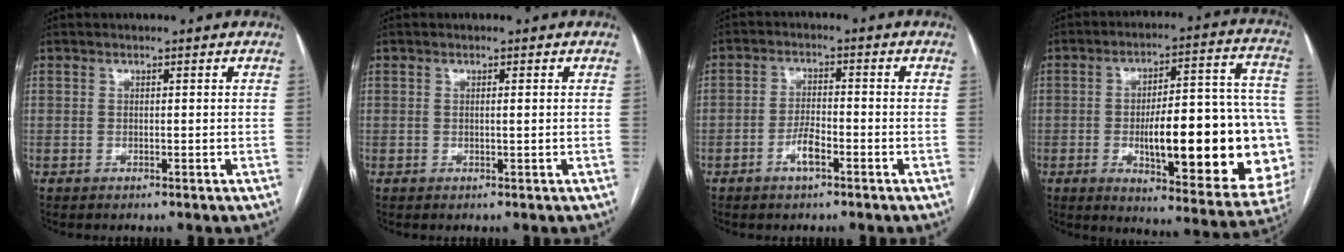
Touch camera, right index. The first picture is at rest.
{"total": 0.5, "force": [0.0, -0.1, 0.5], "torque": [-0.008, 0.001, 0.000]}
{"total": 3.8, "force": [-2.2, 1.1, 3.0], "torque": [-0.057, 0.005, -0.042]}
{"total": 27.2, "force": [-5.1, 6.3, 25.9], "torque": [-0.282, 0.018, -0.055]}